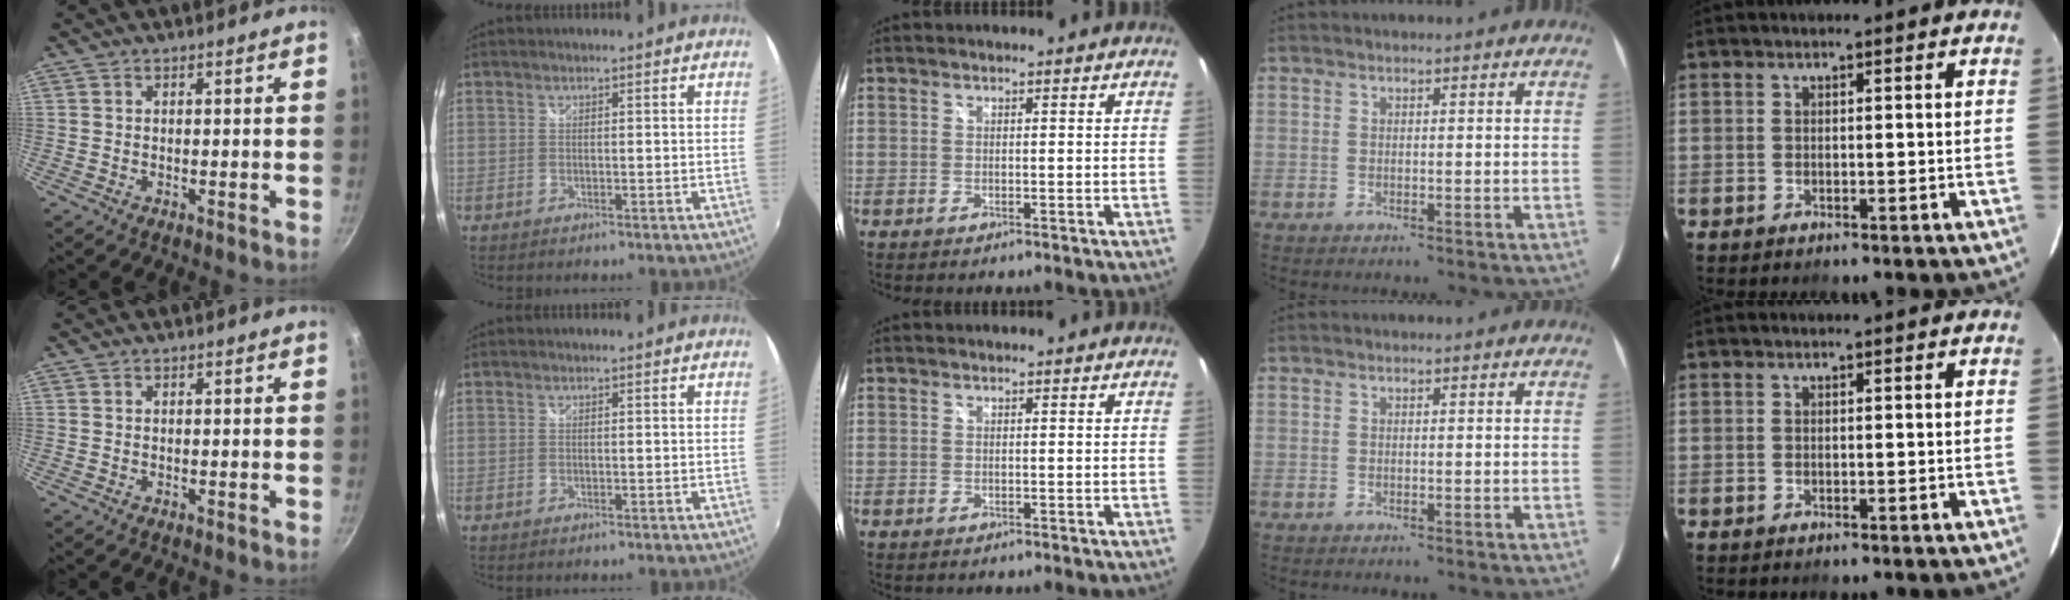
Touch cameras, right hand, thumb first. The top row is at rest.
{}